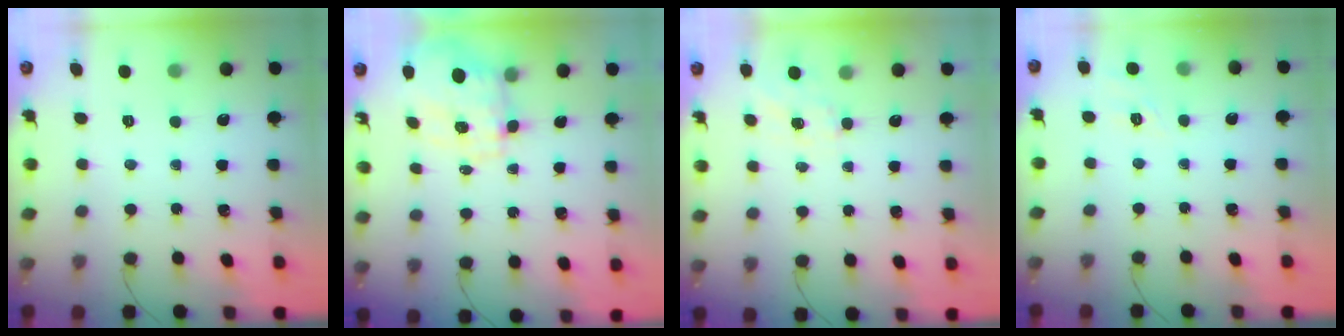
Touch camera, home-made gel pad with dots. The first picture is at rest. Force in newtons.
{"total": 3.9, "press": 3.6, "slide": 1.6}
{"total": 2.2, "press": 1.9, "slide": 1.2}
{"total": 1.8, "press": 1.0, "slide": 1.5}